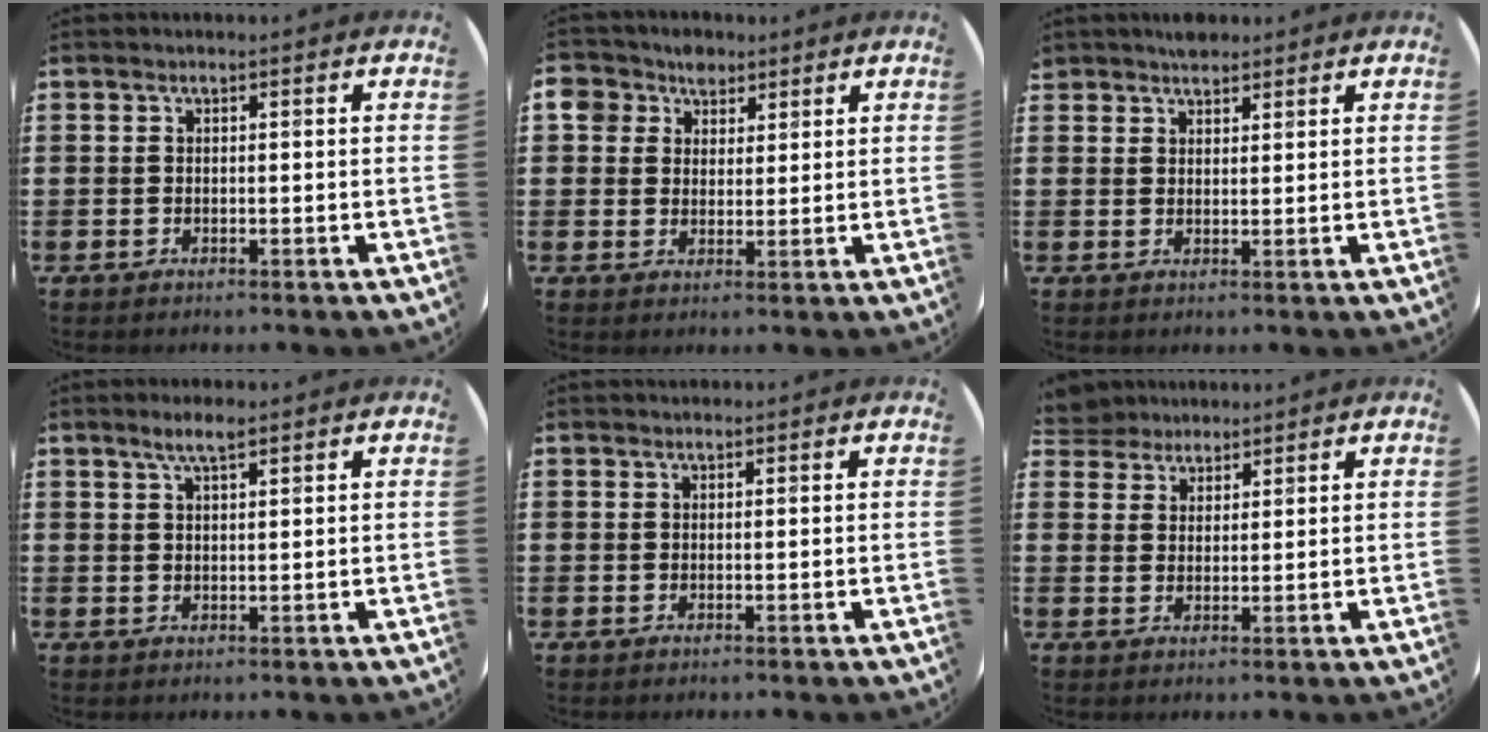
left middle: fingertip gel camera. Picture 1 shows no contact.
{"total": 4.9, "force": [3.2, 3.6, 0.6], "torque": [-0.026, 0.009, 0.058]}
{"total": 2.2, "force": [2.0, 0.8, 0.0], "torque": [0.004, 0.002, 0.039]}
{"total": 3.1, "force": [2.3, 0.6, 2.0], "torque": [-0.035, 0.002, 0.040]}
{"total": 0.7, "force": [0.6, 0.3, -0.2], "torque": [0.010, 0.001, 0.009]}
{"total": 4.2, "force": [4.0, 1.3, -0.3], "torque": [-0.010, -0.005, 0.079]}